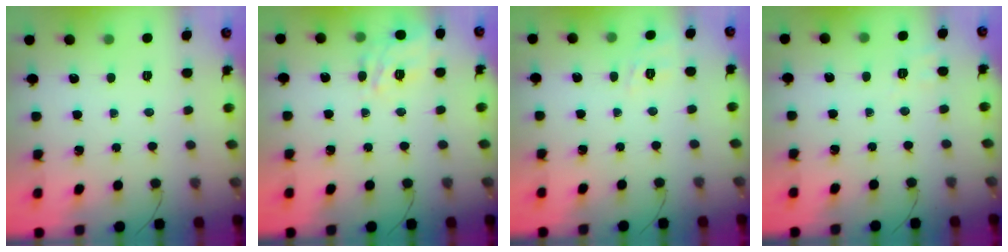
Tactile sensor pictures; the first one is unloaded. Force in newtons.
{"total": 7.0, "press": 6.6, "slide": 2.4}
{"total": 1.9, "press": 0.5, "slide": 1.8}
{"total": 2.9, "press": 2.2, "slide": 1.9}